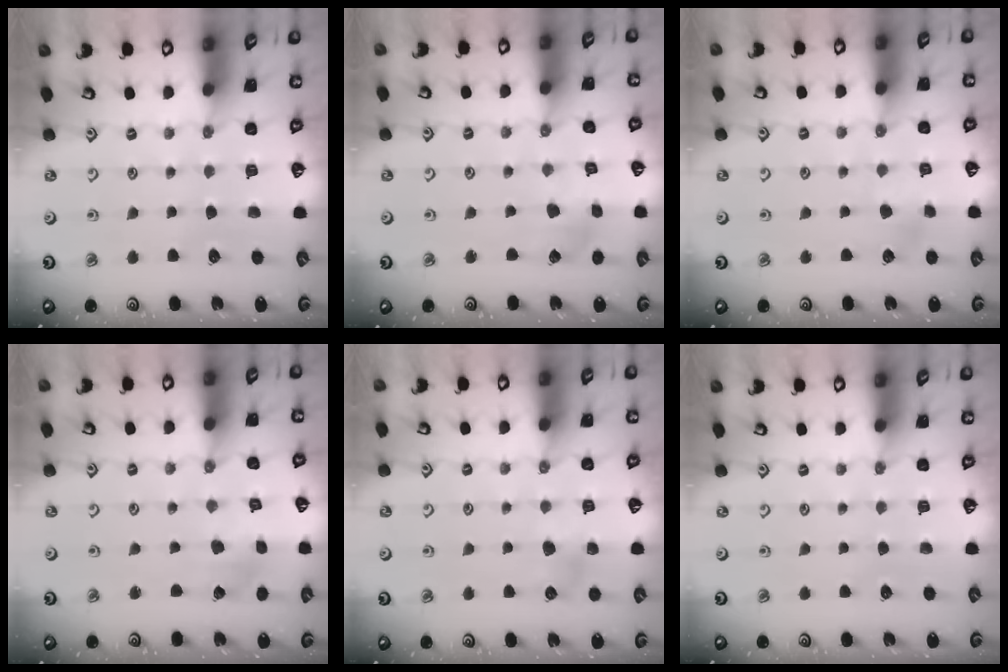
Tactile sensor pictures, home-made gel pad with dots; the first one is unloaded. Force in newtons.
{"total": 2.7, "press": 2.7, "slide": 0.5}
{"total": 3.8, "press": 3.8, "slide": 0.7}
{"total": 2.2, "press": 2.2, "slide": 0.1}
{"total": 5.3, "press": 5.3, "slide": 0.5}
{"total": 0.0}